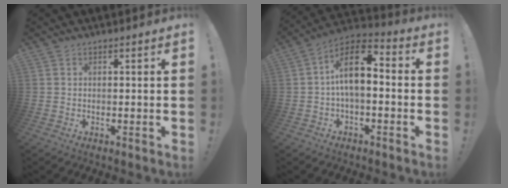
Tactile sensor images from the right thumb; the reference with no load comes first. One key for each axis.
{"total": 12.1, "fx": 1.0, "fy": 6.0, "fz": 10.5, "tx": -0.176, "ty": 0.006, "tz": 0.015}